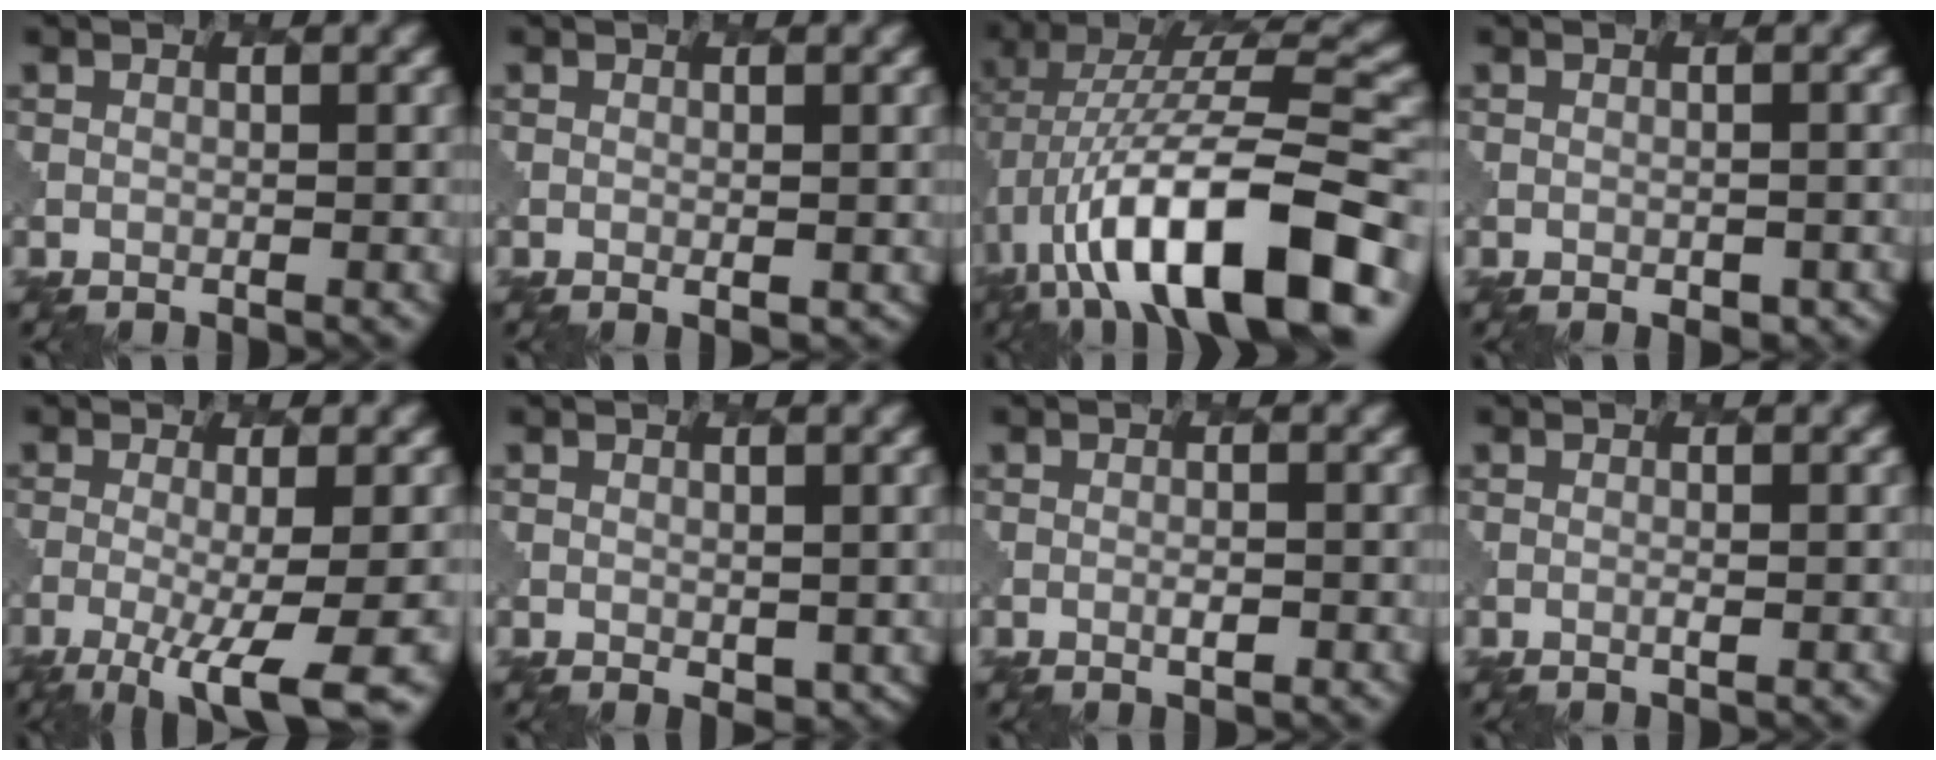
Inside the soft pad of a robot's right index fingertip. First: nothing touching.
{"total": 0.7, "force": [0.0, 0.2, 0.6], "torque": [-0.010, -0.003, 0.006]}
{"total": 14.5, "force": [-4.4, 5.6, 12.7], "torque": [-0.211, 0.028, -0.064]}
{"total": 0.8, "force": [-0.5, 0.4, 0.5], "torque": [-0.004, 0.001, 0.001]}
{"total": 8.0, "force": [-3.7, 1.9, 6.8], "torque": [-0.096, -0.010, -0.058]}
{"total": 1.3, "force": [0.2, 0.9, 0.9], "torque": [-0.010, -0.007, 0.012]}
{"total": 0.5, "force": [-0.1, 0.1, 0.5], "torque": [-0.012, -0.001, 0.001]}
{"total": 0.0}